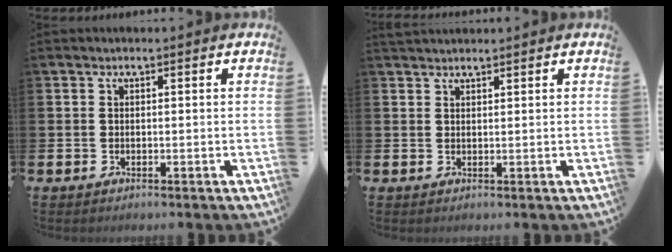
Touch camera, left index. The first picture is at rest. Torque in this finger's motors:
{"motor_torque": [-0.27, -0.46, 0.39, 0.05]}